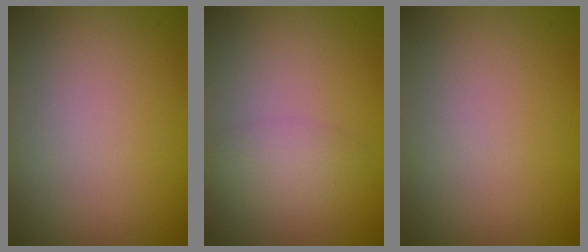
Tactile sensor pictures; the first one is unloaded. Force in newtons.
{"total": 2.1, "press": 2.1, "slide": 0.1}
{"total": 0.0}